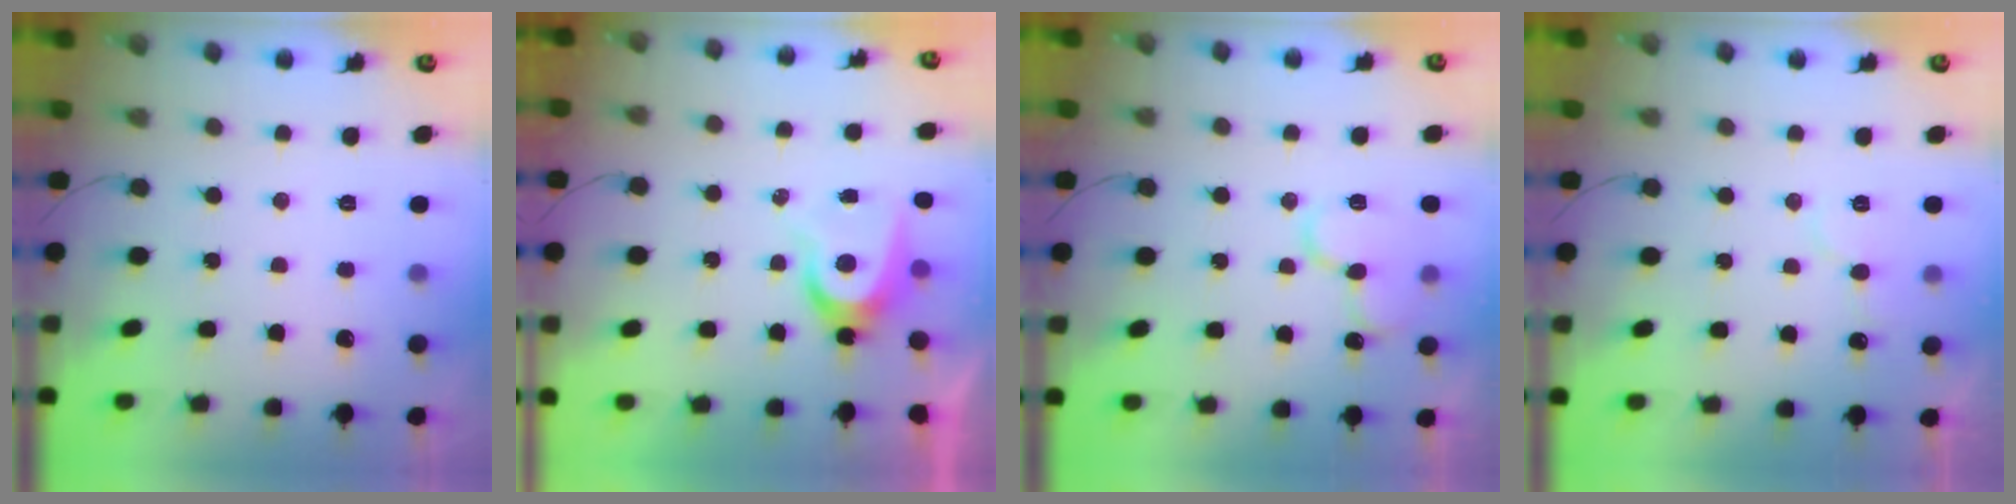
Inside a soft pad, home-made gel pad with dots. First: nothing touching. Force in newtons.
{"total": 6.9, "press": 6.9, "slide": 0.4}
{"total": 12.4, "press": 12.3, "slide": 1.5}
{"total": 6.1, "press": 6.0, "slide": 0.6}